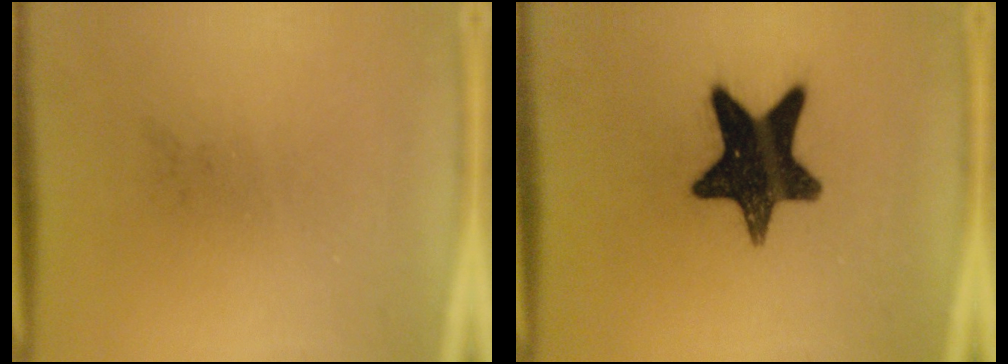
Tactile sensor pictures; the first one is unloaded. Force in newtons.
{"total": 15.3}